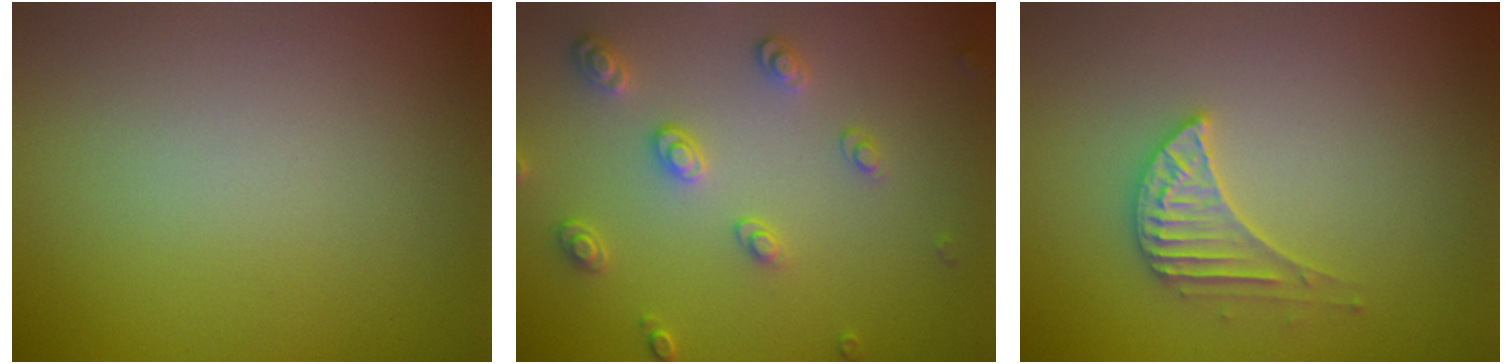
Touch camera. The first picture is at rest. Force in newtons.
{"total": 2.6, "press": 2.6, "slide": 0.2}
{"total": 2.6, "press": 2.6, "slide": 0.2}